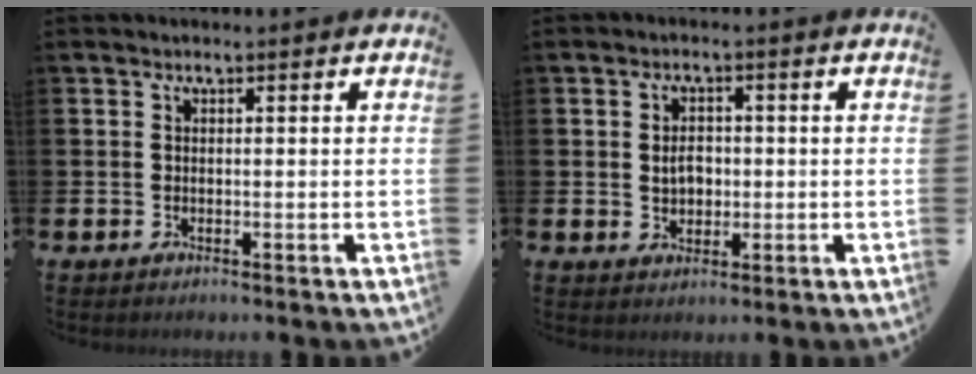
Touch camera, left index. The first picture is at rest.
{"total": 3.0, "force": [0.1, 2.3, 2.0], "torque": [-0.026, 0.004, -0.005]}